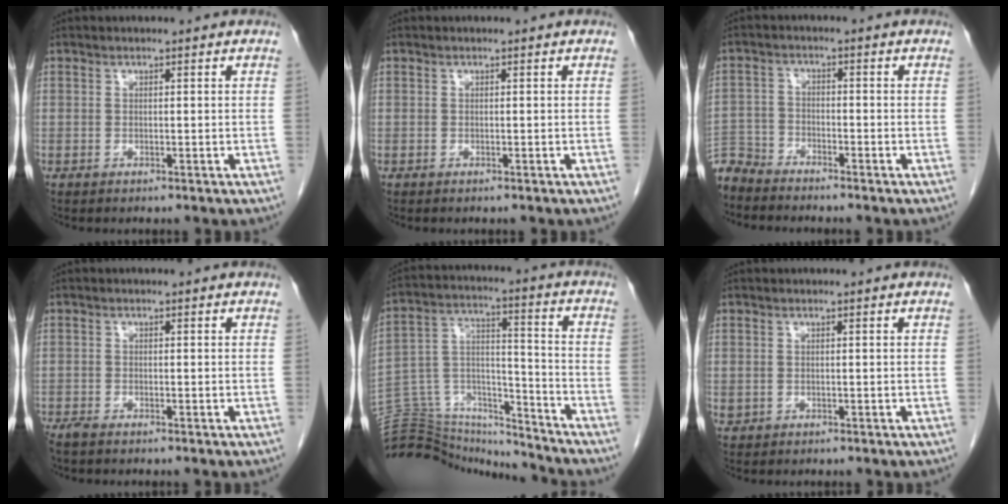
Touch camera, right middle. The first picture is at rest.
{"total": 0.0}
{"total": 5.8, "force": [-5.7, 1.1, 0.1], "torque": [0.003, -0.008, -0.114]}
{"total": 1.2, "force": [-1.1, 0.0, 0.6], "torque": [-0.019, -0.005, -0.024]}
{"total": 21.2, "force": [-20.5, 3.9, 3.6], "torque": [-0.095, 0.041, -0.324]}
{"total": 0.5, "force": [0.0, 0.5, 0.1], "torque": [0.000, 0.002, 0.002]}